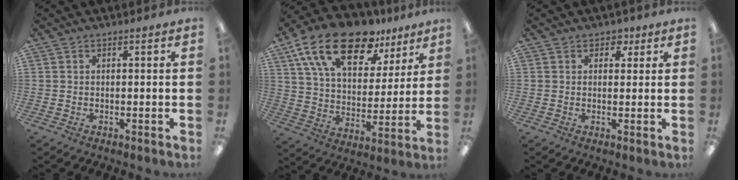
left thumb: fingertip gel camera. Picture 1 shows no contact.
{"total": 21.3, "force": [13.9, 10.2, 12.4], "torque": [-0.222, -0.068, 0.246]}
{"total": 3.0, "force": [1.6, 2.3, 1.1], "torque": [0.000, -0.004, 0.024]}